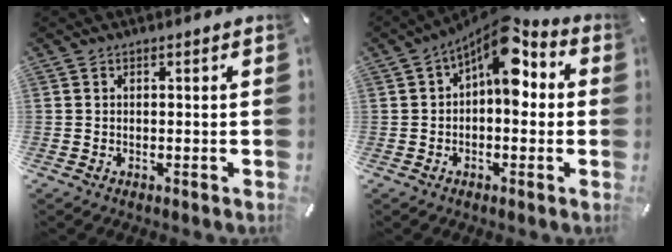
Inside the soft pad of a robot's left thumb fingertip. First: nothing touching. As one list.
[{"total": 11.0, "force": [4.1, 5.5, 8.6], "torque": [-0.122, -0.031, 0.067]}]